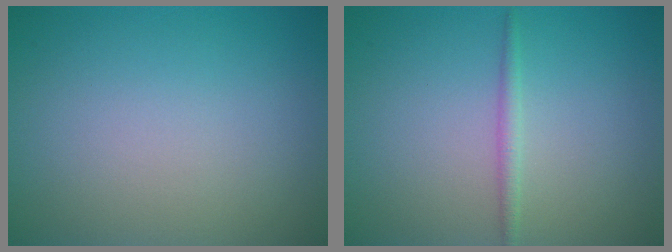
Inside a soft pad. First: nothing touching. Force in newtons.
{"total": 1.2, "press": 1.2, "slide": 0.0}